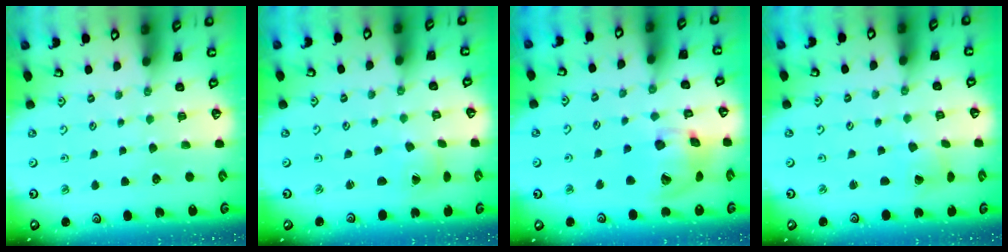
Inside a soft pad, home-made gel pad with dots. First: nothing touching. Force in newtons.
{"total": 0.7, "press": 0.7, "slide": 0.1}
{"total": 15.7, "press": 15.5, "slide": 2.2}
{"total": 2.9, "press": 2.9, "slide": 0.3}